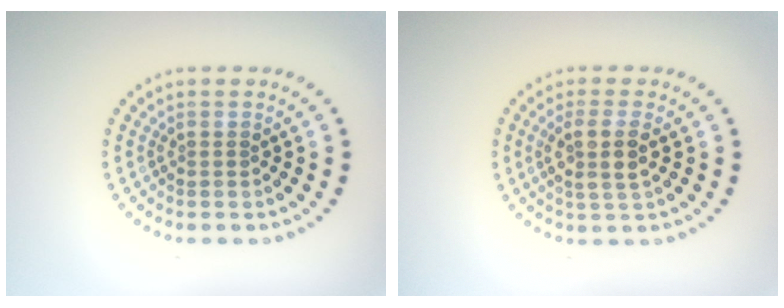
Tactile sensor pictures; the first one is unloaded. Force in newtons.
{"total": 2.9, "press": 2.6, "slide": 1.3}